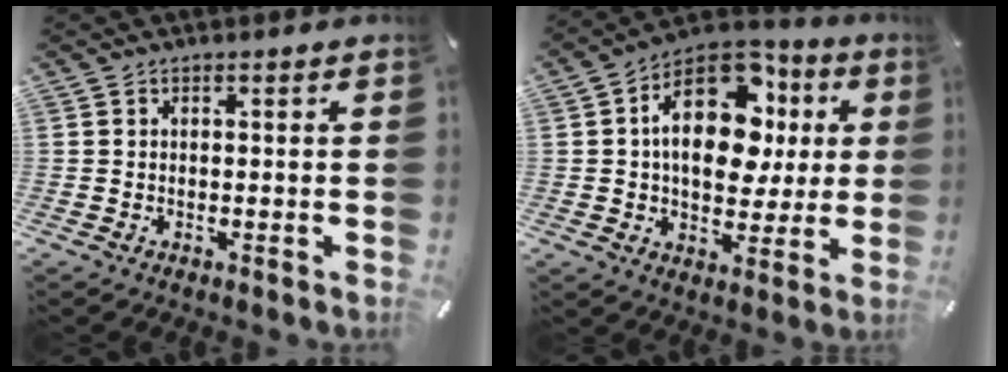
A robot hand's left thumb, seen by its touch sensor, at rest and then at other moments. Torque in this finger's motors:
{"motor_torque": [2.44, 2.57, 1.55, -0.96, 0.41]}